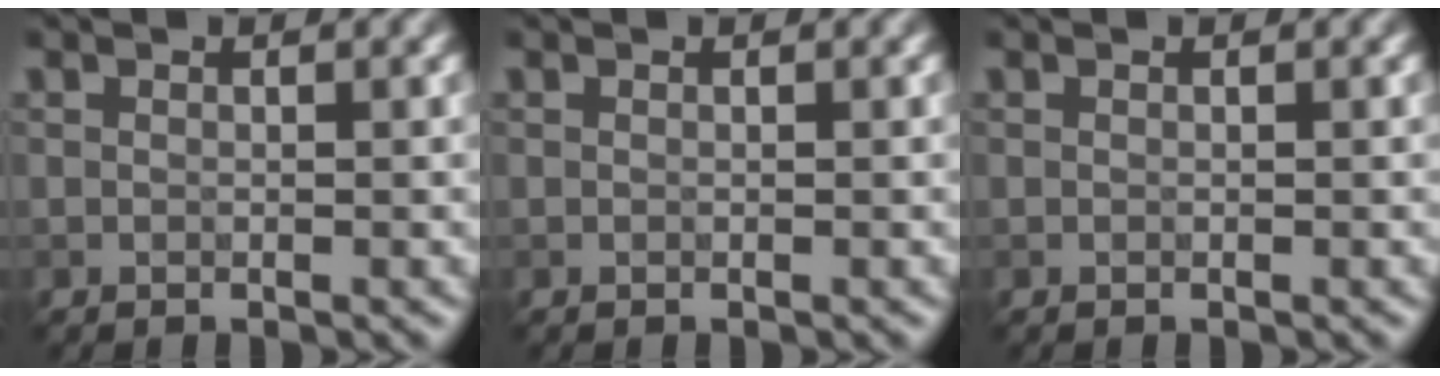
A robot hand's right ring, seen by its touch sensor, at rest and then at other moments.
{"total": 0.0}
{"total": 0.0}